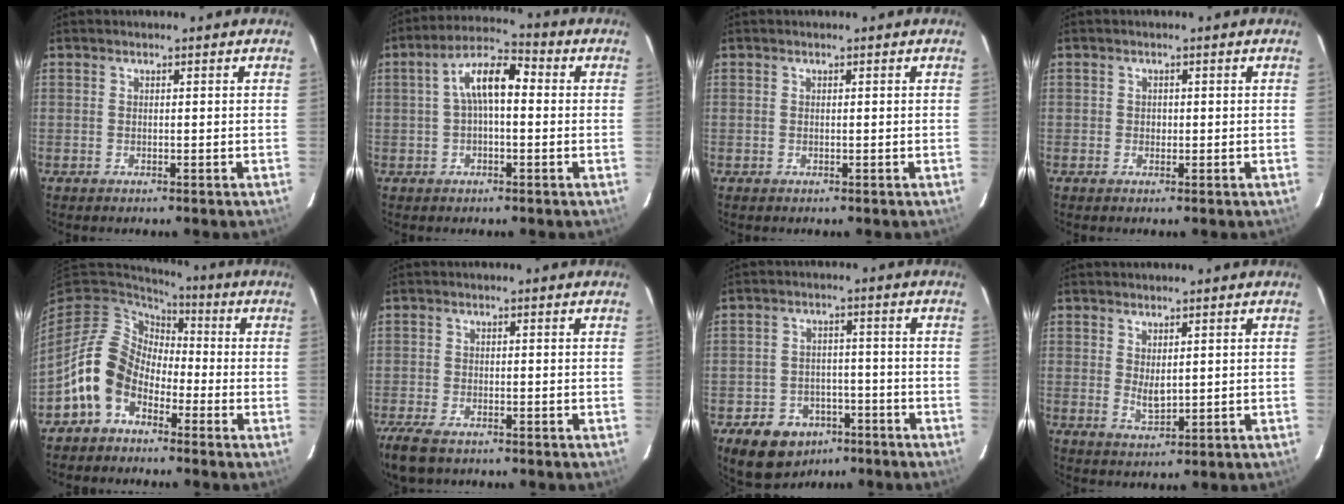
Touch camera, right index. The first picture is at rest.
{"total": 8.2, "force": [0.6, 3.4, 7.5], "torque": [-0.142, 0.029, 0.007]}
{"total": 0.0}
{"total": 1.1, "force": [-0.2, 1.1, 0.2], "torque": [-0.001, 0.001, -0.003]}
{"total": 11.8, "force": [-5.3, 8.6, 6.0], "torque": [-0.124, 0.024, -0.110]}
{"total": 7.0, "force": [-5.2, 2.6, 3.8], "torque": [-0.106, -0.026, -0.103]}
{"total": 11.6, "force": [-7.2, 8.1, 4.2], "torque": [-0.109, 0.019, -0.088]}
{"total": 3.2, "force": [0.8, 1.6, 2.7], "torque": [-0.046, -0.007, 0.017]}